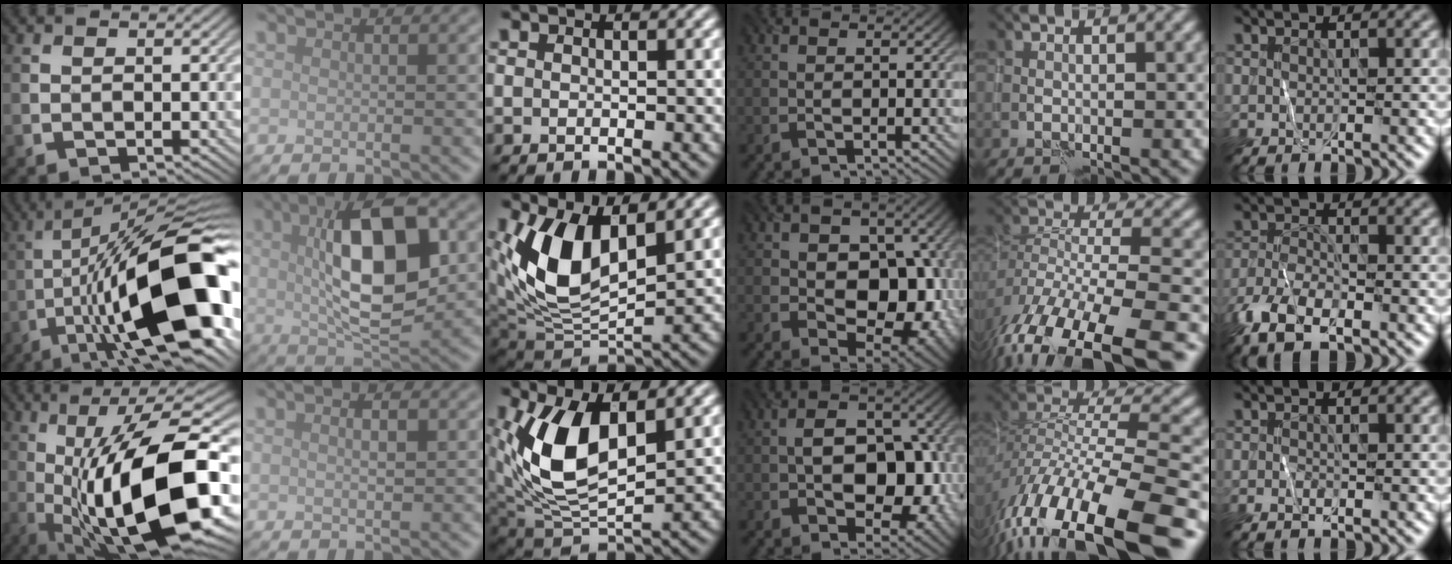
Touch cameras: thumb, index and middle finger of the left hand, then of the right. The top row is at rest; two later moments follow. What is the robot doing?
{"motion": "wrap", "object": "ribbon"}